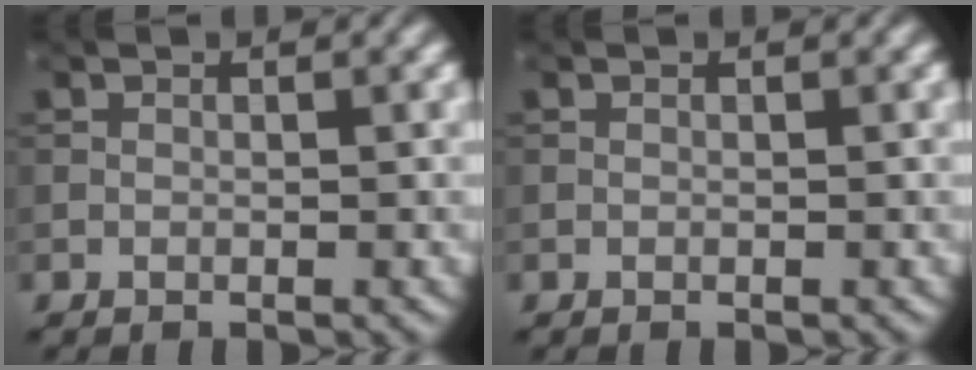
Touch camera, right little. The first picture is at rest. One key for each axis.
{"total": 0.0}